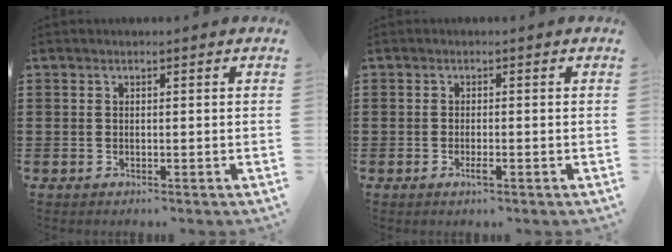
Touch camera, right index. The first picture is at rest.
{"total": 1.6, "force": [-0.8, 0.2, 1.4], "torque": [-0.031, -0.006, -0.016]}